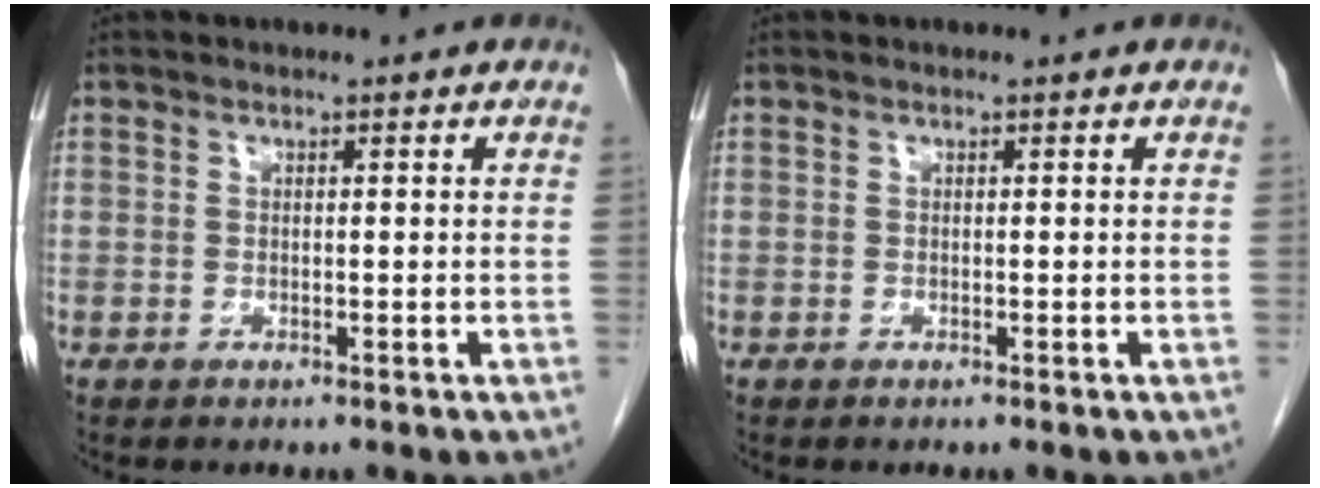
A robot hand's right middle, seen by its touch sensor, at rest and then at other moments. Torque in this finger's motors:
{"motor_torque": [-0.12, -0.09, -0.09, -0.01]}